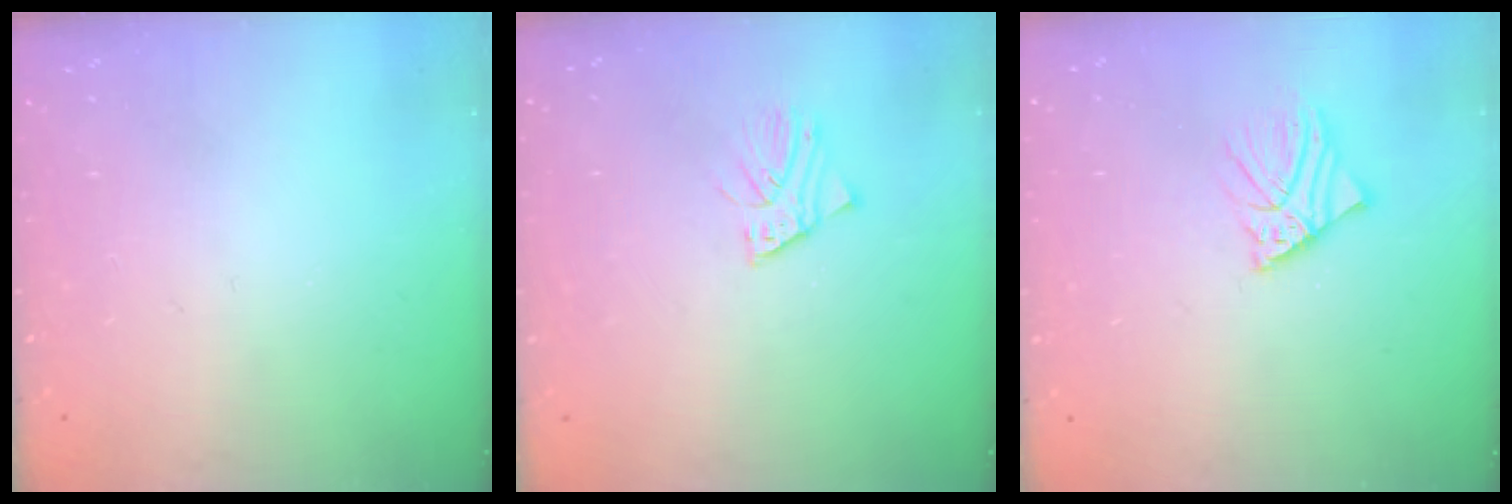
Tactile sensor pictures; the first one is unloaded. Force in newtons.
{"total": 1.6, "press": 1.6, "slide": 0.3}
{"total": 4.5, "press": 4.5, "slide": 0.5}